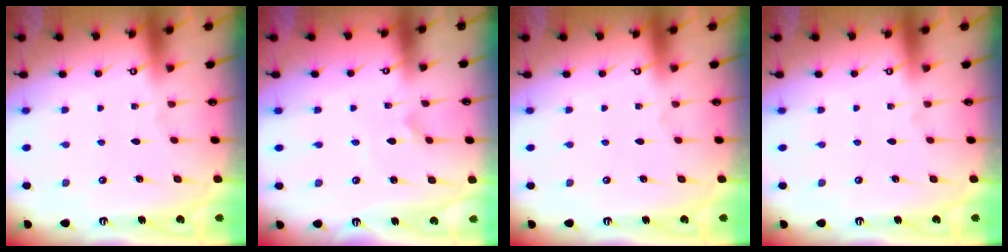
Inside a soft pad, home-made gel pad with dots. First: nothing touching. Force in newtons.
{"total": 0.9, "press": 0.9, "slide": 0.0}
{"total": 0.0}
{"total": 0.0}